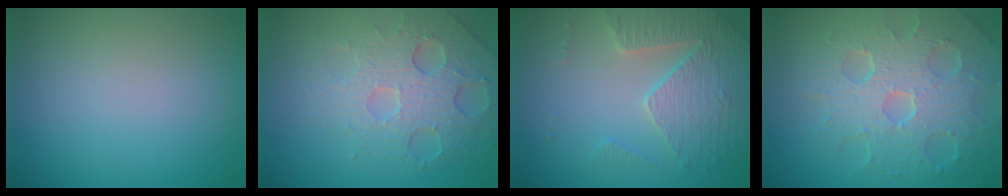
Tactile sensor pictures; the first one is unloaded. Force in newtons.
{"total": 5.8, "press": 4.5, "slide": 3.7}
{"total": 3.6, "press": 3.5, "slide": 1.1}
{"total": 8.3, "press": 5.7, "slide": 6.0}